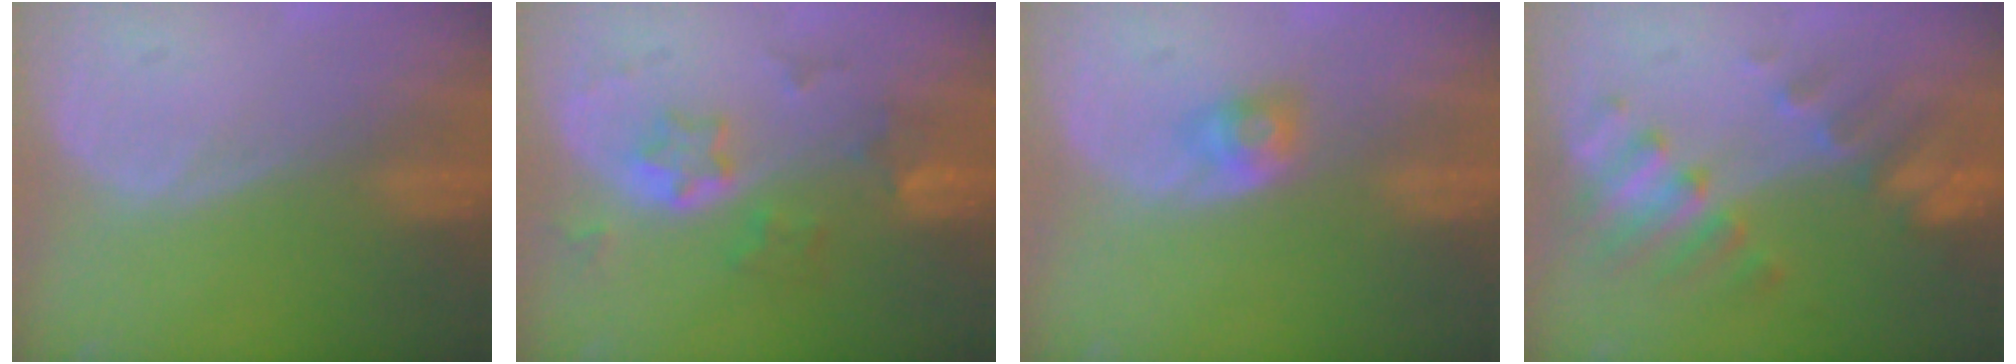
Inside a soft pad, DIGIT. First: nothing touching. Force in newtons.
{"total": 5.9, "press": 5.3, "slide": 2.5}
{"total": 2.7, "press": 2.4, "slide": 1.3}
{"total": 7.9, "press": 7.0, "slide": 3.7}